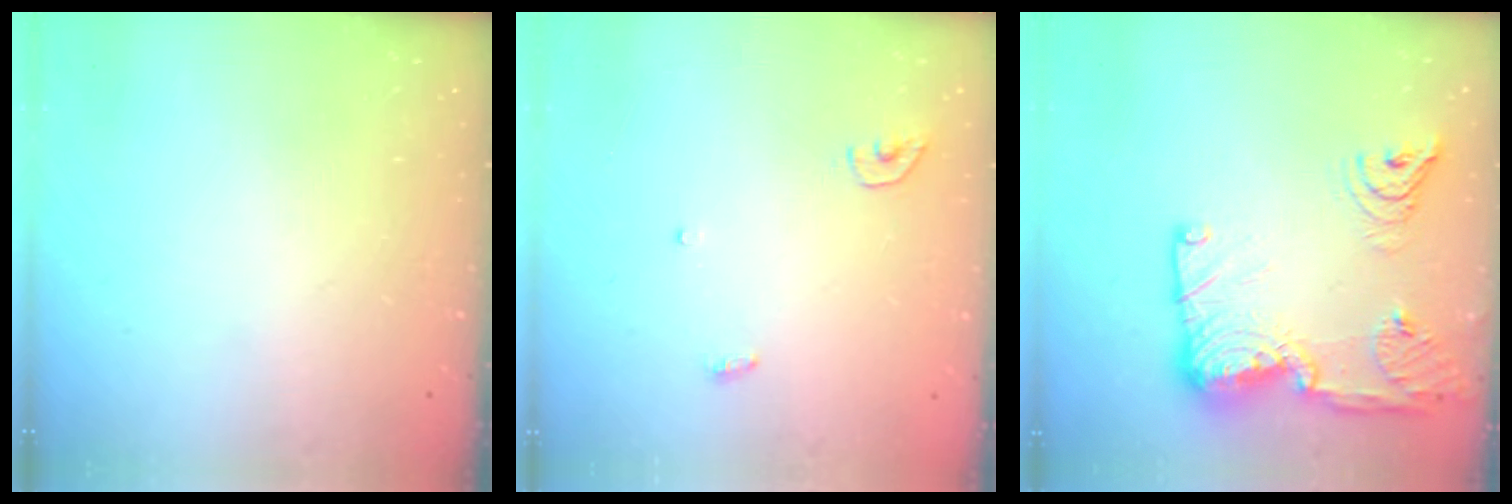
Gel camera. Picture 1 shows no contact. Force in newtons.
{"total": 3.5, "press": 3.5, "slide": 0.3}
{"total": 21.8, "press": 20.6, "slide": 6.9}